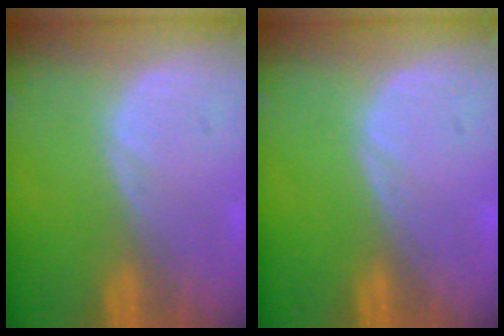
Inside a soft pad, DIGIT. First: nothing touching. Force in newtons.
{"total": 0.0}